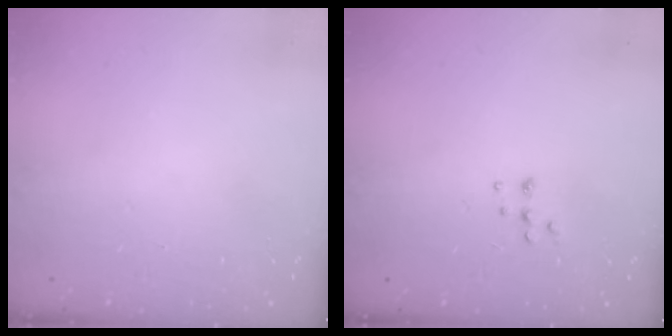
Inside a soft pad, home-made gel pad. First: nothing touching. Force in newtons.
{"total": 5.5, "press": 5.4, "slide": 1.0}